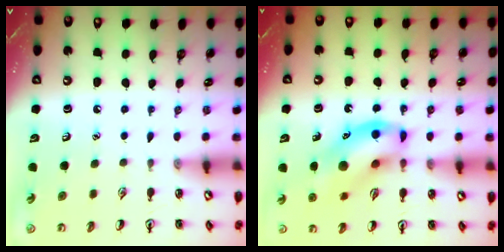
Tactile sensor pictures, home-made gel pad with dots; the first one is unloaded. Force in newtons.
{"total": 14.3, "press": 14.1, "slide": 2.1}